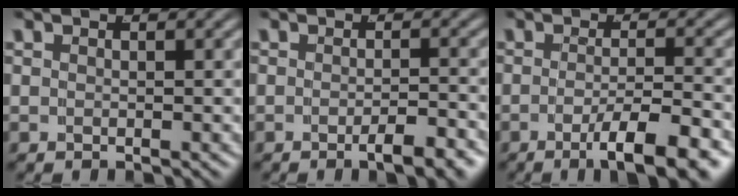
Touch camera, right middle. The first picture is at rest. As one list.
[{"total": 2.8, "force": [-2.2, 0.1, 1.8], "torque": [-0.020, 0.003, -0.038]}, {"total": 6.5, "force": [-4.3, 0.9, 4.8], "torque": [-0.067, -0.016, -0.061]}]